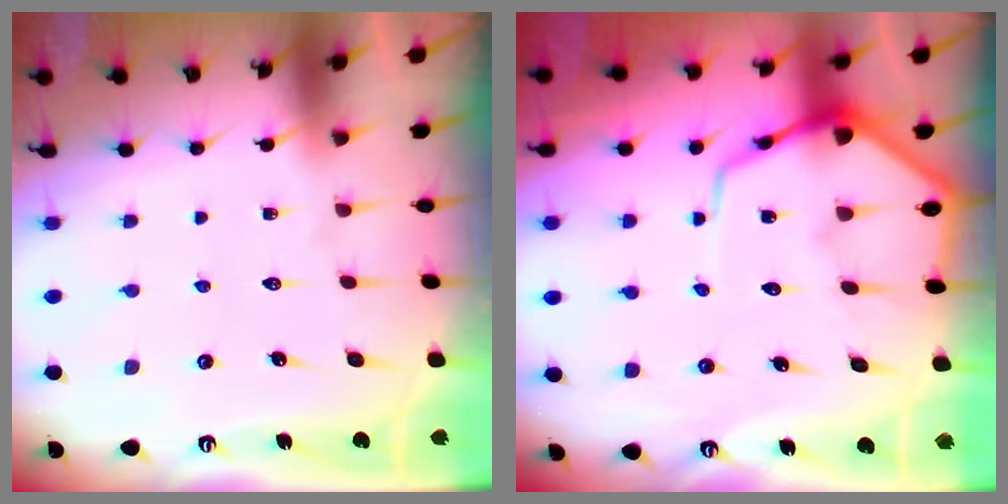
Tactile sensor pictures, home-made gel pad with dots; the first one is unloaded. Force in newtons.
{"total": 9.4, "press": 9.3, "slide": 0.9}